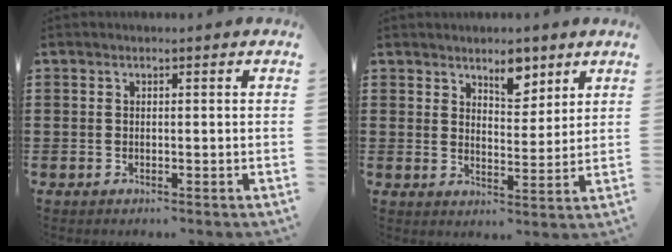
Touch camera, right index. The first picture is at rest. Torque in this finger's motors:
{"motor_torque": [0.05, 0.09, 0.30, 0.06]}